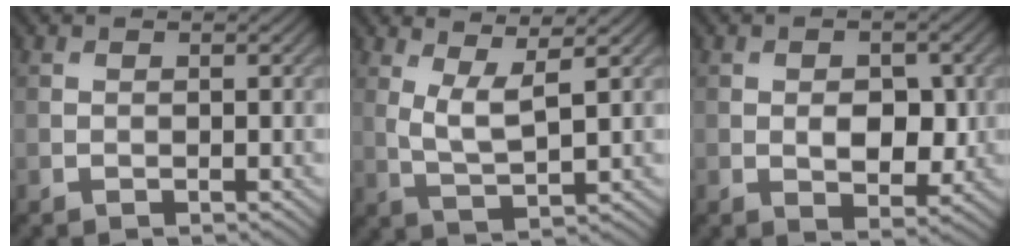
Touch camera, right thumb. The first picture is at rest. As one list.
[{"total": 4.6, "force": [2.1, 1.1, 4.0], "torque": [-0.090, -0.005, 0.048]}, {"total": 4.6, "force": [-0.1, 2.7, 3.7], "torque": [-0.060, -0.007, 0.003]}]